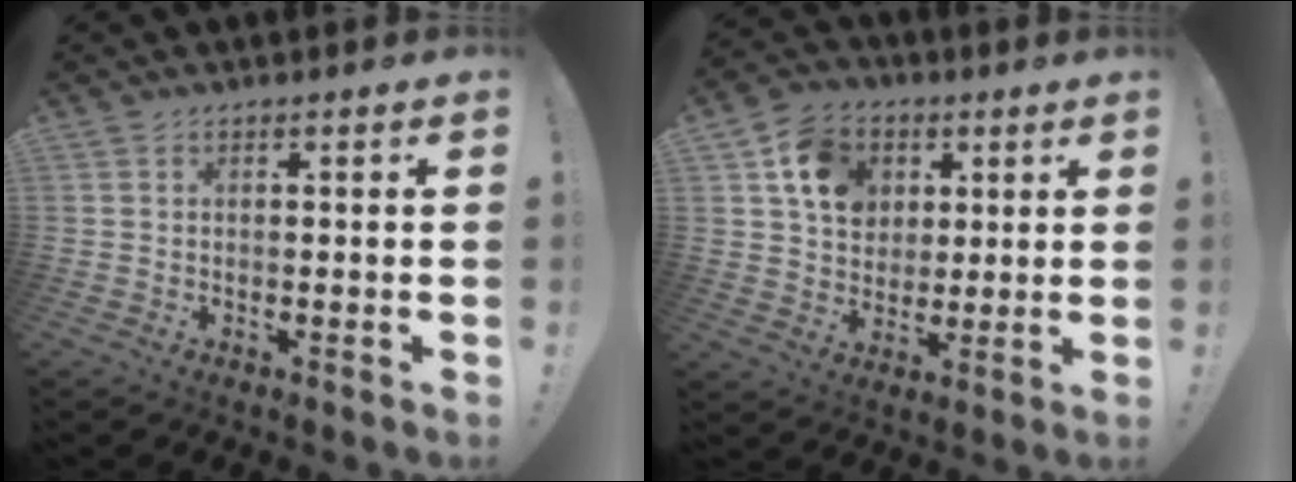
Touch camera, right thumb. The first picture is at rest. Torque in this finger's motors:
{"motor_torque": [1.18, 1.06, 0.20, -0.24, 0.23]}